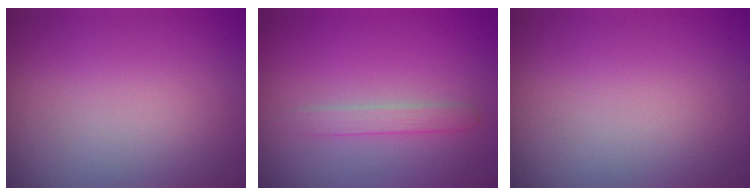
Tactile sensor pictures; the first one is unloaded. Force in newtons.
{"total": 1.4, "press": 1.4, "slide": 0.0}
{"total": 0.0}